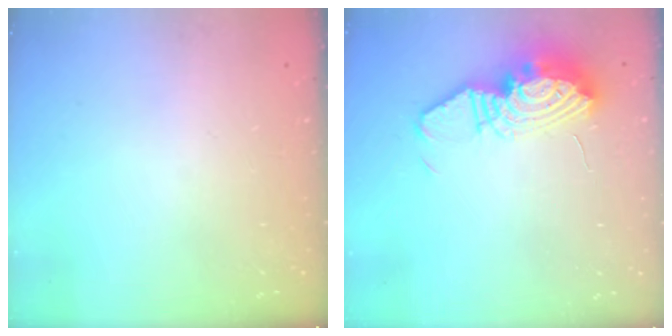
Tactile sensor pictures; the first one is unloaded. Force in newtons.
{"total": 14.0, "press": 13.9, "slide": 1.4}